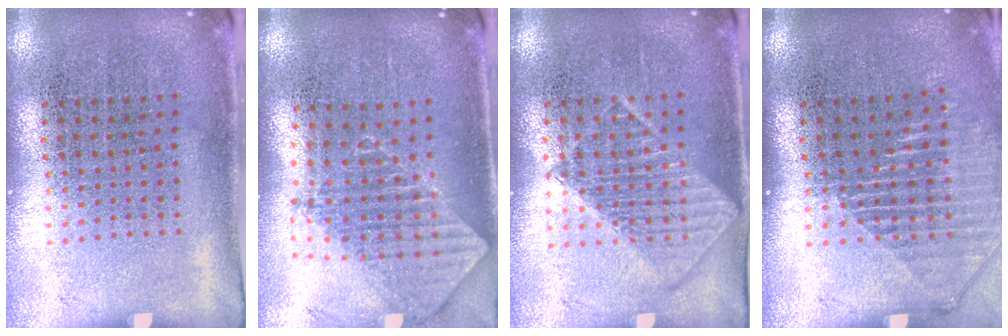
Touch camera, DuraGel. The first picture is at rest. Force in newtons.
{"total": 2.0, "press": 1.6, "slide": 1.3}
{"total": 1.0, "press": 1.0, "slide": 0.1}
{"total": 1.4, "press": 1.3, "slide": 0.6}